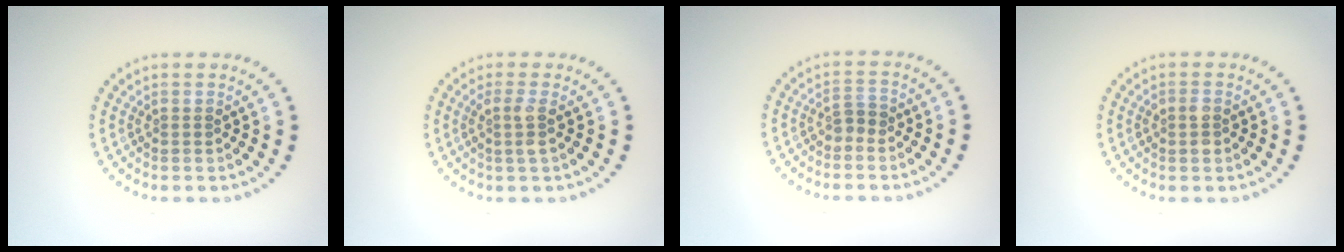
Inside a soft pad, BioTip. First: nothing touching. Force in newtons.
{"total": 1.6, "press": 1.3, "slide": 1.0}
{"total": 1.1, "press": 0.9, "slide": 0.6}
{"total": 1.4, "press": 1.4, "slide": 0.2}